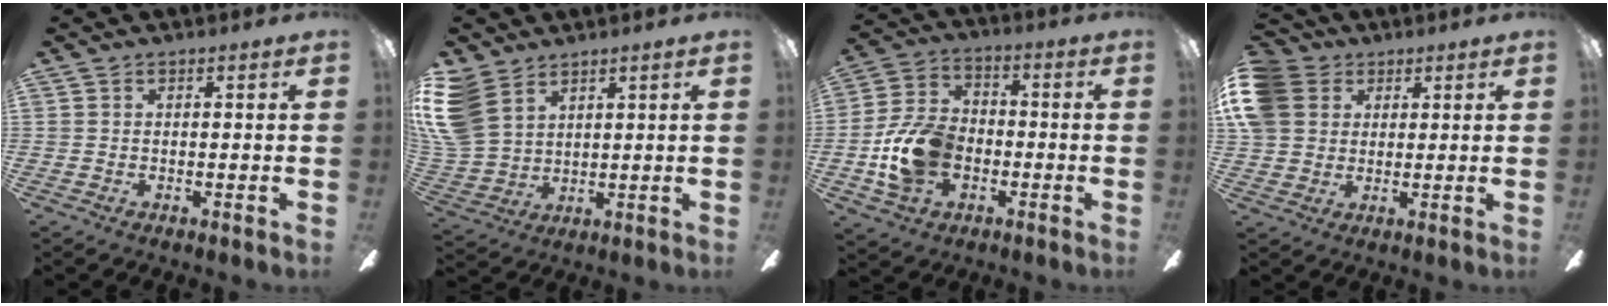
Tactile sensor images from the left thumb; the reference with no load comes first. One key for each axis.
{"total": 12.6, "fx": 6.7, "fy": 8.3, "fz": 6.7, "tx": -0.178, "ty": -0.014, "tz": 0.133}
{"total": 13.8, "fx": -3.4, "fy": 10.0, "fz": 8.8, "tx": -0.190, "ty": 0.021, "tz": -0.059}
{"total": 10.7, "fx": 3.8, "fy": 9.0, "fz": 4.2, "tx": -0.107, "ty": 0.002, "tz": 0.076}